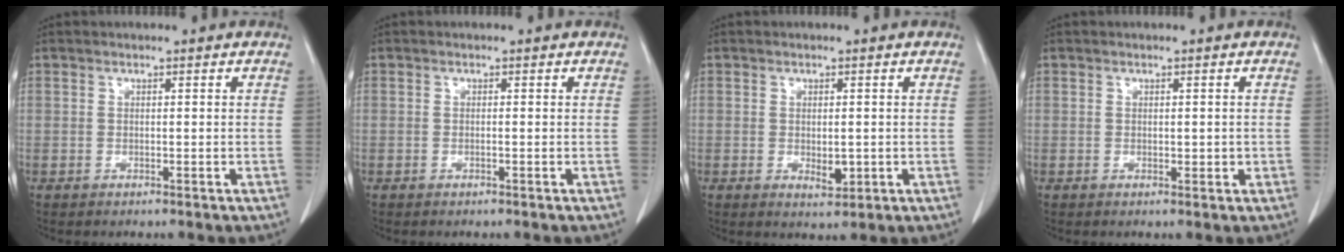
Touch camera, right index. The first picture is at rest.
{"total": 0.0}
{"total": 2.5, "force": [-0.3, 1.2, 2.2], "torque": [-0.033, -0.004, 0.005]}
{"total": 1.2, "force": [0.0, 0.7, 1.0], "torque": [-0.007, 0.000, 0.005]}